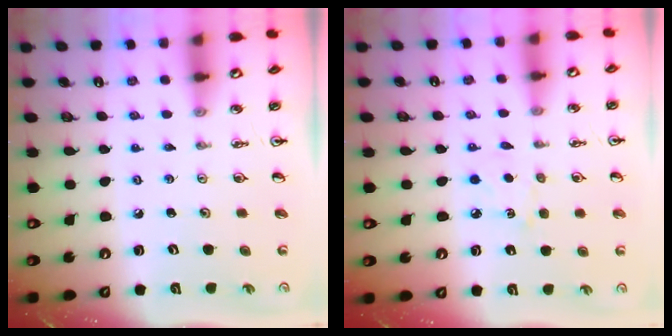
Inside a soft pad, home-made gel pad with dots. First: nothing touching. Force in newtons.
{"total": 5.1, "press": 5.1, "slide": 0.5}